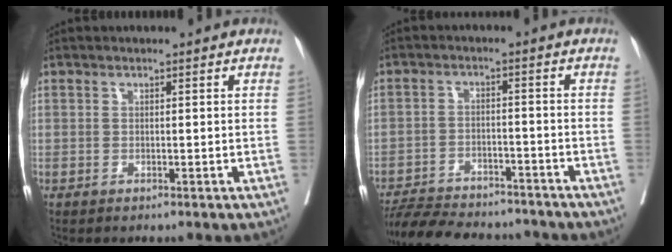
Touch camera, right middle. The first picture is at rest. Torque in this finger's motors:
{"motor_torque": [1.02, -1.12, 0.14, 0.07]}